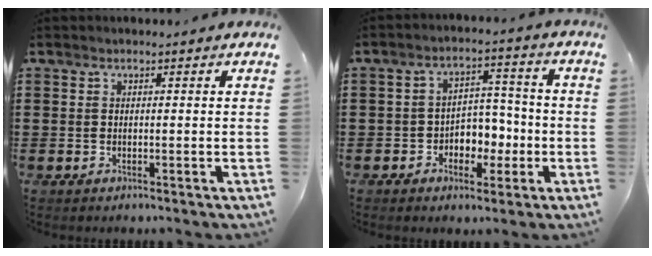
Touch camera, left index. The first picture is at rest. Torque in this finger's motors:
{"motor_torque": [0.48, 0.28, 0.17, 0.04]}